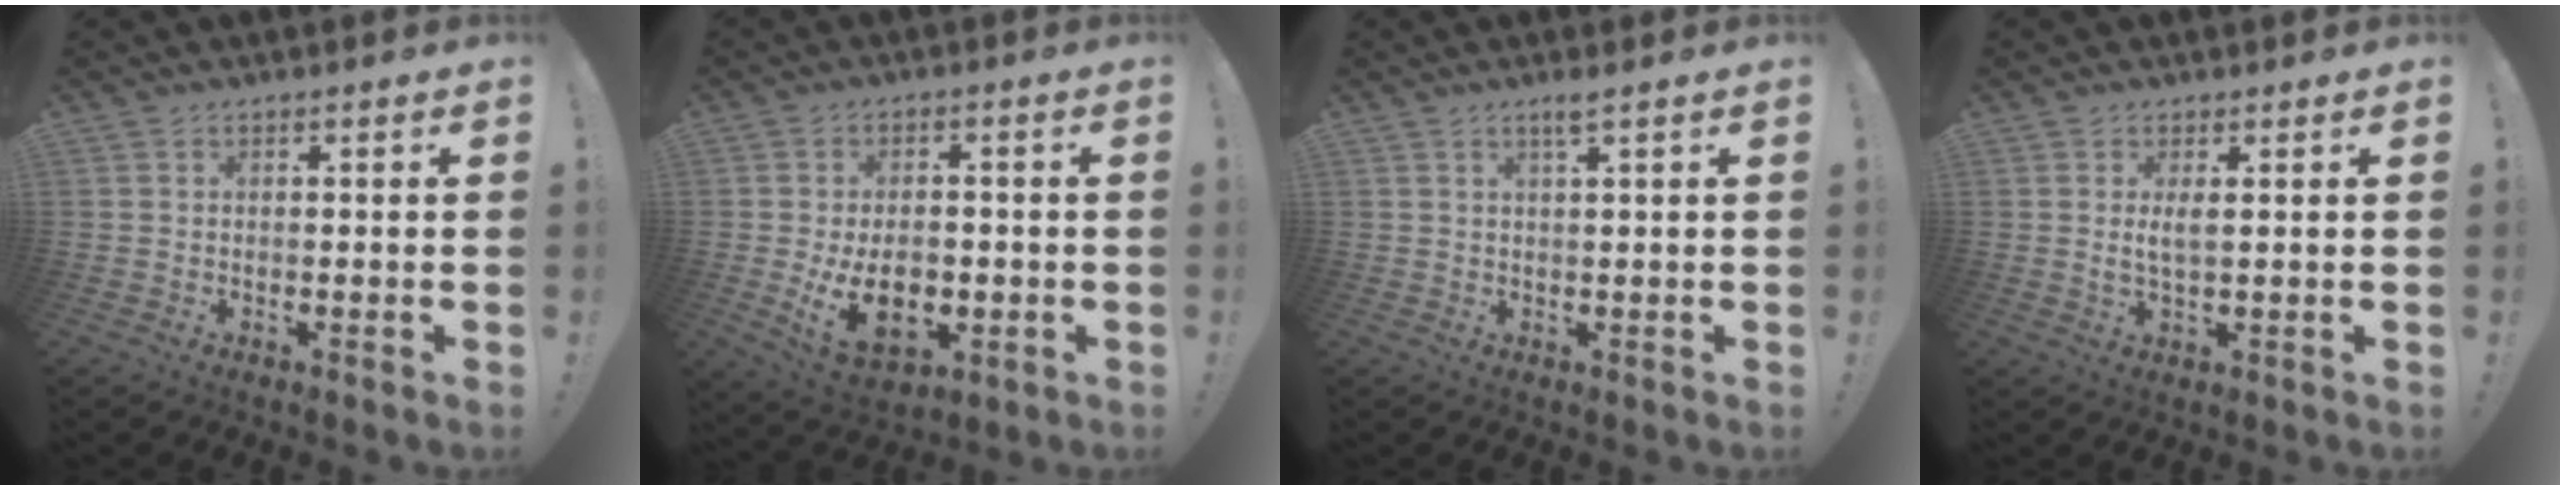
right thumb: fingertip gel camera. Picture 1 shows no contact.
{"total": 13.1, "force": [-2.6, 8.4, 9.6], "torque": [-0.146, 0.003, -0.040]}
{"total": 2.4, "force": [1.4, -0.3, 1.9], "torque": [-0.040, -0.001, 0.023]}
{"total": 3.1, "force": [0.7, 0.6, 3.0], "torque": [-0.052, -0.006, 0.010]}